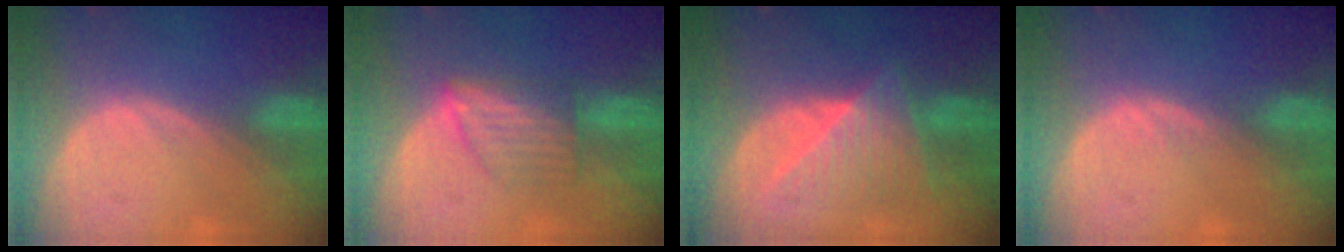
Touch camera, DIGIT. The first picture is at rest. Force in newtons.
{"total": 6.0, "press": 5.6, "slide": 2.2}
{"total": 7.0, "press": 7.0, "slide": 0.2}
{"total": 0.9, "press": 0.9, "slide": 0.2}